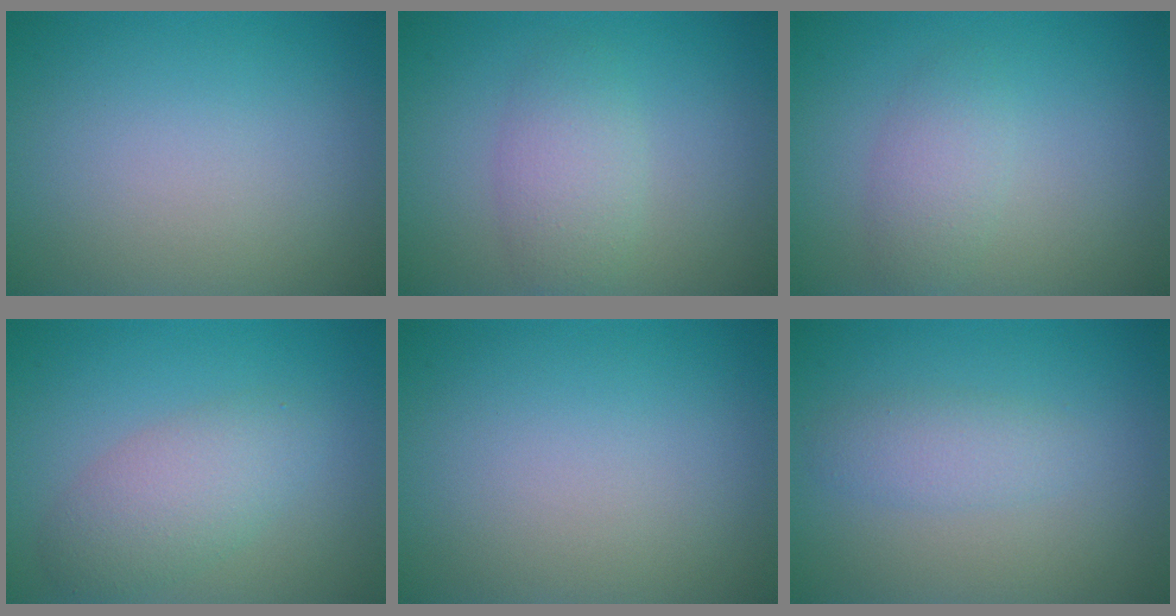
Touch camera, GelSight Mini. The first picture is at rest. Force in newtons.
{"total": 3.0, "press": 3.0, "slide": 0.0}
{"total": 2.2, "press": 2.2, "slide": 0.1}
{"total": 3.9, "press": 3.9, "slide": 0.1}
{"total": 0.0}
{"total": 2.0, "press": 2.0, "slide": 0.1}